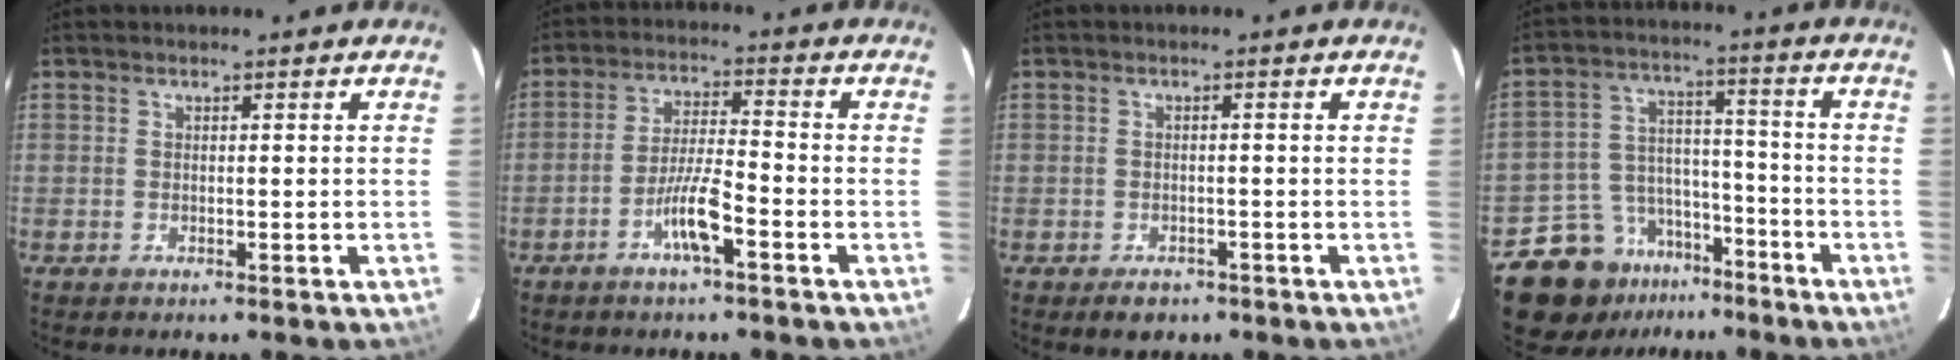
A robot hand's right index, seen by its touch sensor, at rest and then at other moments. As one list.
[{"total": 6.7, "force": [-3.3, 0.6, 5.8], "torque": [-0.114, 0.004, -0.062]}, {"total": 2.9, "force": [-1.9, 1.9, 1.0], "torque": [-0.014, 0.001, -0.020]}, {"total": 12.7, "force": [-9.1, 8.3, 3.2], "torque": [-0.054, 0.058, -0.143]}]